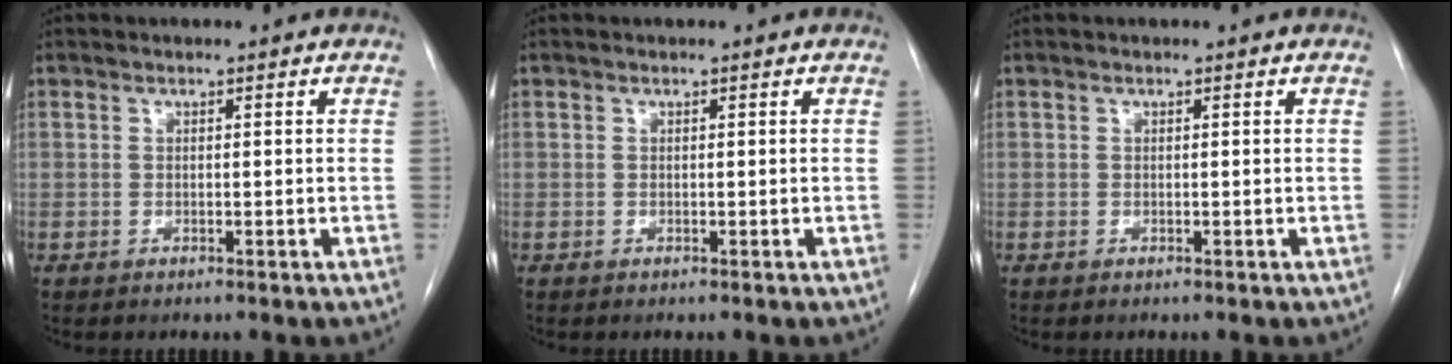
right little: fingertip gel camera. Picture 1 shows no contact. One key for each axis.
{"total": 0.0}
{"total": 0.0}